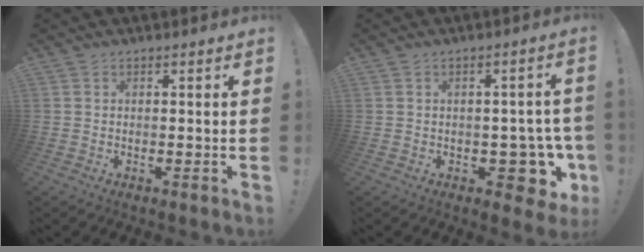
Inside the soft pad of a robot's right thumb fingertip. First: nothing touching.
{"total": 9.4, "force": [-2.7, 6.2, 6.6], "torque": [-0.062, 0.019, -0.033]}